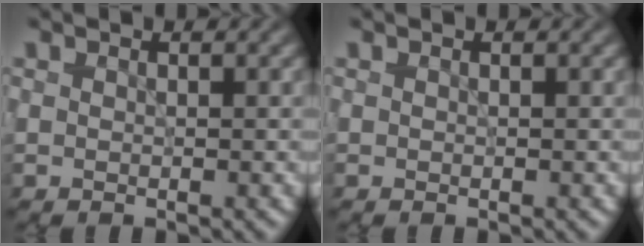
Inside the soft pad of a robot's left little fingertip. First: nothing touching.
{"total": 0.0}